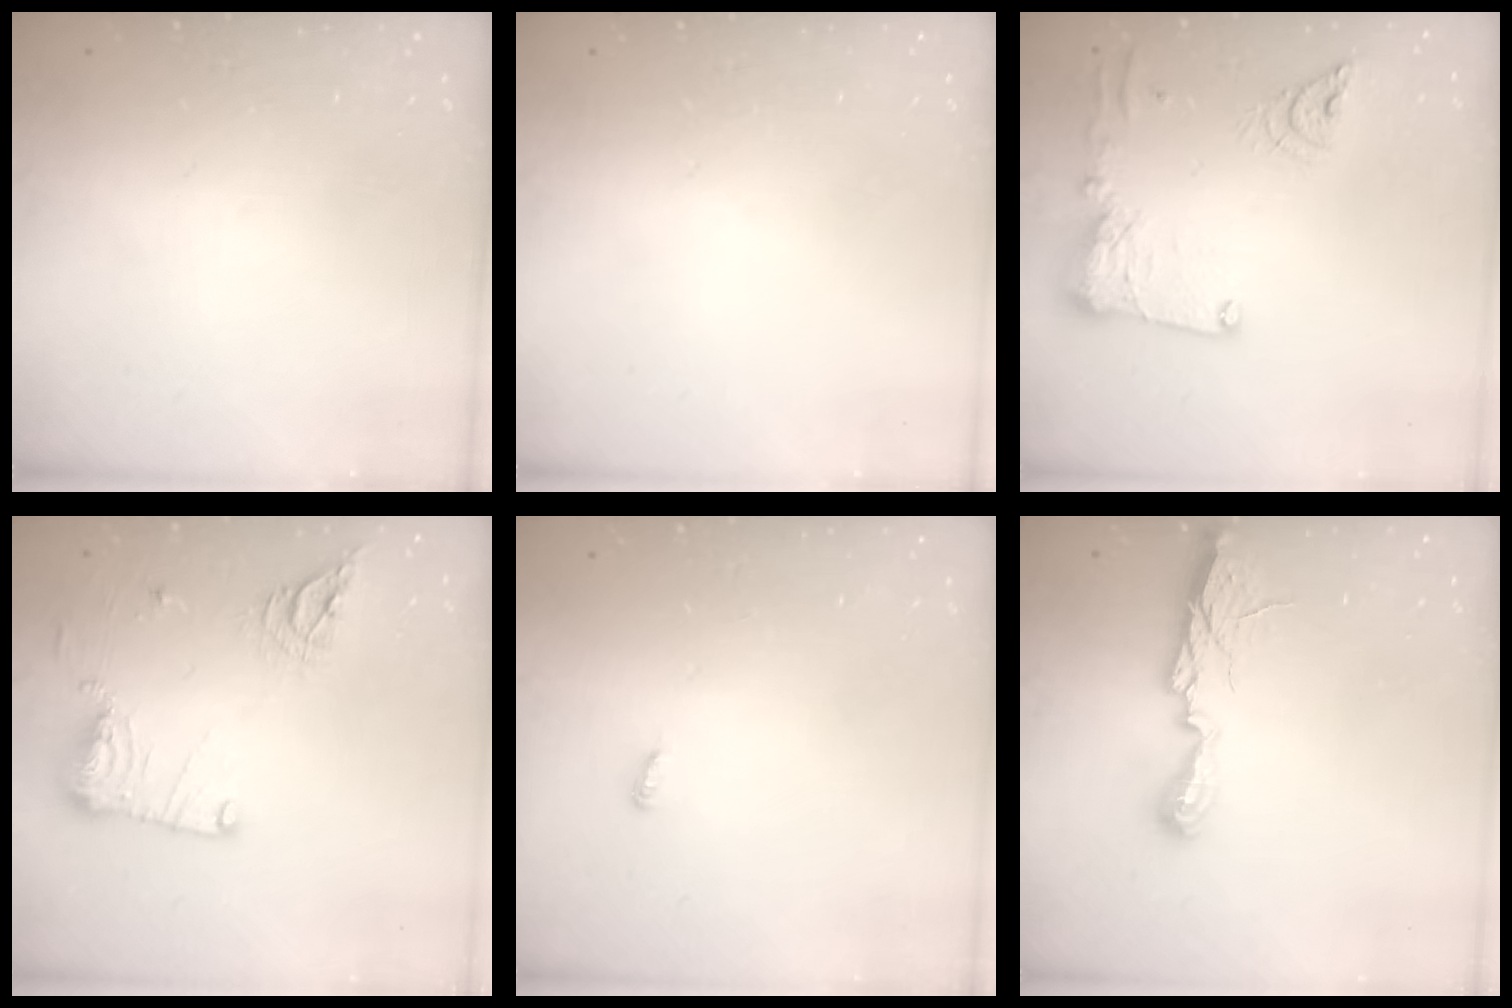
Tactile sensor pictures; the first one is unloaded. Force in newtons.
{"total": 0.0}
{"total": 15.6, "press": 15.5, "slide": 1.8}
{"total": 15.8, "press": 15.0, "slide": 4.9}
{"total": 2.6, "press": 2.6, "slide": 0.2}
{"total": 9.9, "press": 9.9, "slide": 0.3}